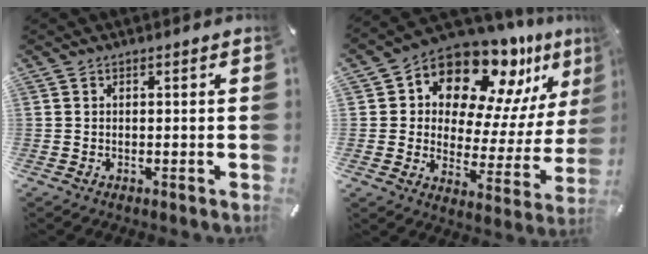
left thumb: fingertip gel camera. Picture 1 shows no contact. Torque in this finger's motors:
{"motor_torque": [2.49, 2.52, 1.48, -1.29, 0.16]}